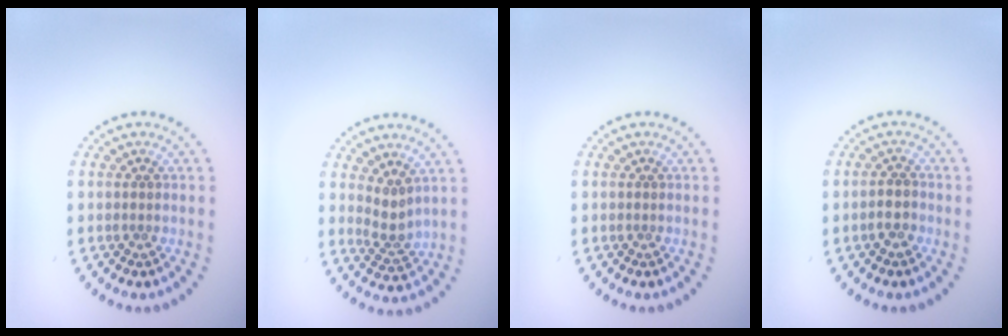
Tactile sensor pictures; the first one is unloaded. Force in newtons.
{"total": 2.2, "press": 1.5, "slide": 1.5}
{"total": 0.0}
{"total": 1.6, "press": 1.5, "slide": 0.6}